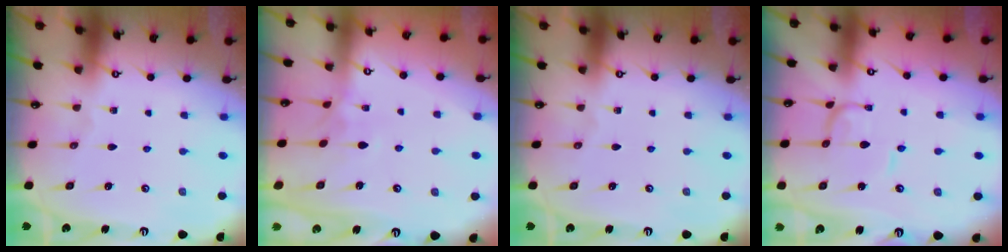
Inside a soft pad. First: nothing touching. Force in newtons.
{"total": 4.3, "press": 4.3, "slide": 0.1}
{"total": 0.0}
{"total": 1.6, "press": 1.6, "slide": 0.1}